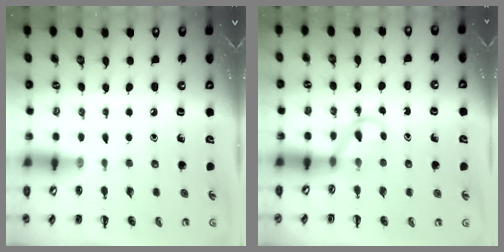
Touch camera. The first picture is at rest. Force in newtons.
{"total": 3.6, "press": 3.5, "slide": 1.1}